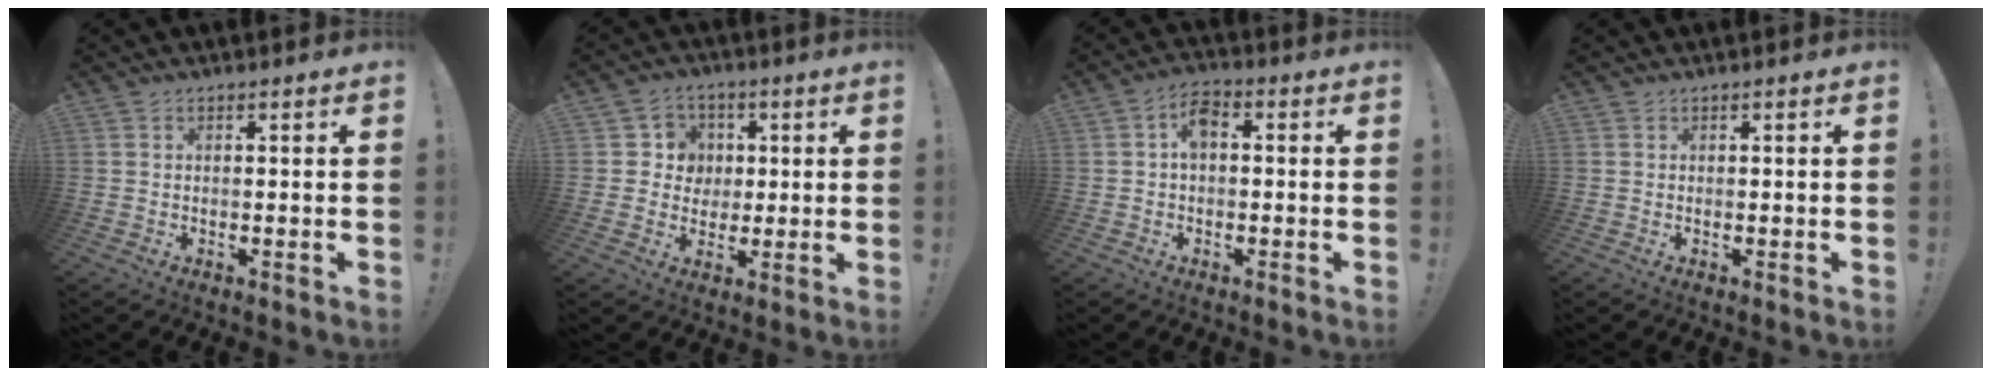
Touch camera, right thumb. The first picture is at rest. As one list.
[{"total": 7.2, "force": [0.4, 7.1, 1.1], "torque": [-0.009, -0.002, 0.012]}, {"total": 4.9, "force": [0.3, 2.9, 3.9], "torque": [-0.068, 0.010, 0.007]}, {"total": 0.0}]